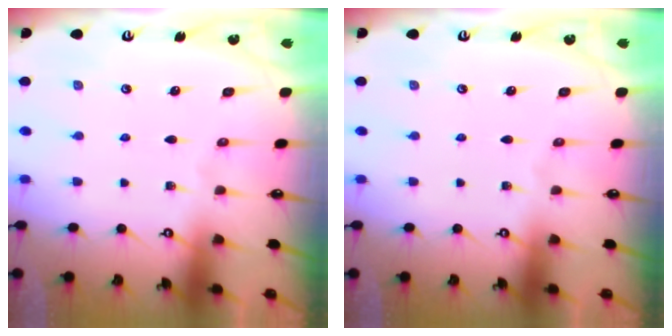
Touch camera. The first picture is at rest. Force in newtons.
{"total": 0.0}